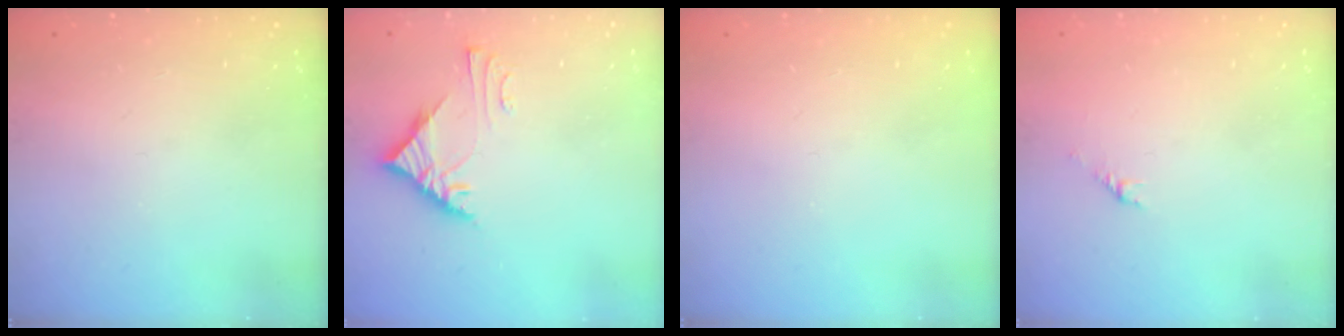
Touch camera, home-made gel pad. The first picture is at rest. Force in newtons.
{"total": 5.3, "press": 5.2, "slide": 0.3}
{"total": 0.0}
{"total": 1.5, "press": 1.4, "slide": 0.5}